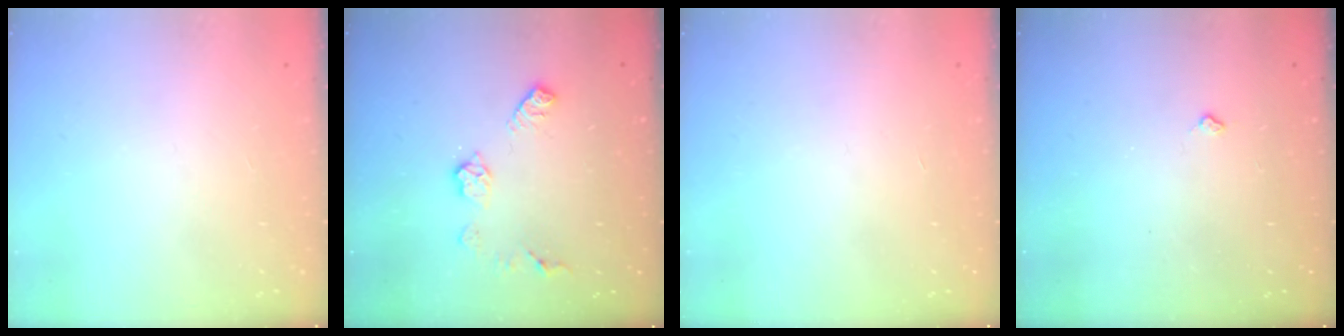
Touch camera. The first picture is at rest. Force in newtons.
{"total": 8.1, "press": 8.1, "slide": 0.2}
{"total": 0.0}
{"total": 2.8, "press": 2.8, "slide": 0.4}